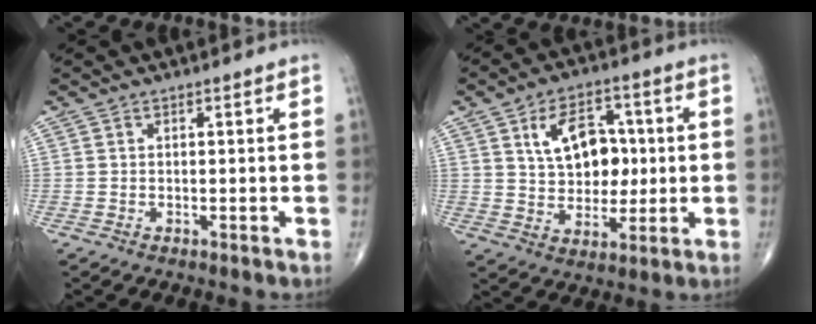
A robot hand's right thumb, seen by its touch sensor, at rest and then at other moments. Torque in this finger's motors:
{"motor_torque": [1.18, 2.67, 0.21, 0.09, 0.05]}